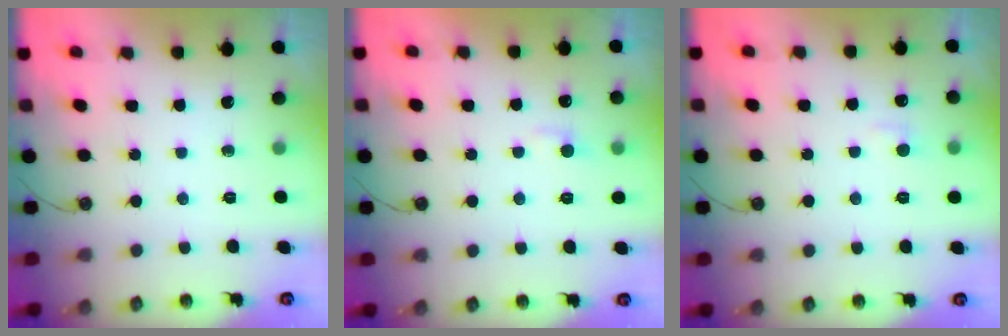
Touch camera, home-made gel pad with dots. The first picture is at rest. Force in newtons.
{"total": 2.2, "press": 2.2, "slide": 0.4}
{"total": 2.1, "press": 2.1, "slide": 0.6}